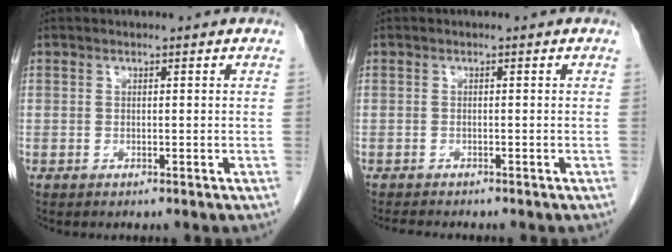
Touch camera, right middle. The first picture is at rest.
{"total": 3.0, "force": [-2.7, 0.6, 1.2], "torque": [-0.020, -0.007, -0.038]}